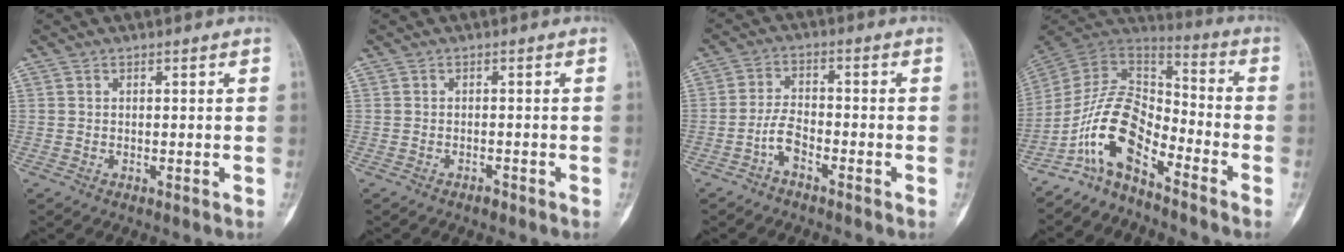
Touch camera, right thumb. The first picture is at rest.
{"total": 0.9, "force": [-0.8, 0.3, 0.4], "torque": [-0.005, 0.006, -0.014]}
{"total": 4.1, "force": [-2.5, 1.8, 2.8], "torque": [-0.049, 0.027, -0.053]}
{"total": 12.8, "force": [-7.8, 5.8, 8.3], "torque": [-0.138, 0.094, -0.159]}